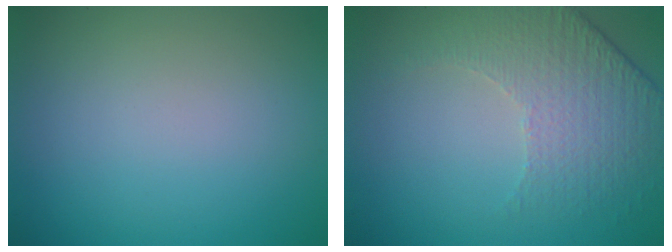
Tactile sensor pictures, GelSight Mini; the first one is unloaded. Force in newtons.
{"total": 4.8, "press": 3.2, "slide": 3.5}